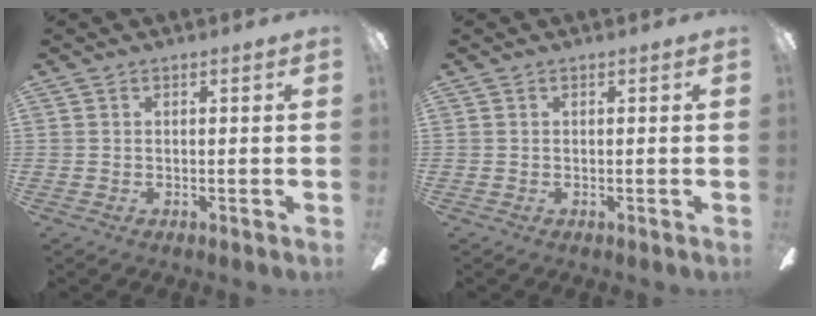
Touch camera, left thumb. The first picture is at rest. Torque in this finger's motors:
{"motor_torque": [0.00, 0.00, 0.00, -0.01, 0.00]}